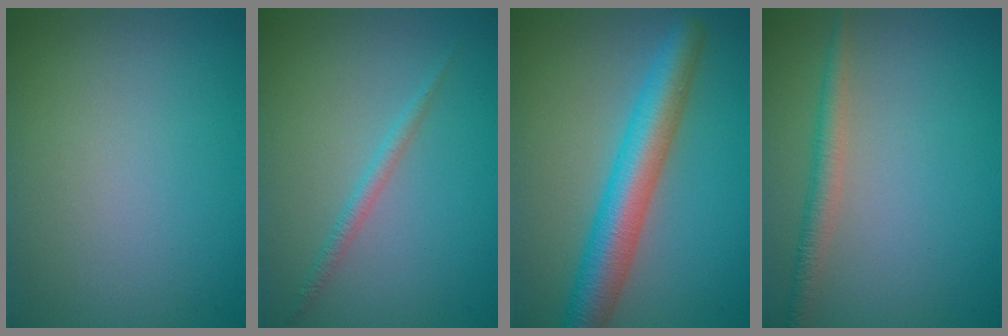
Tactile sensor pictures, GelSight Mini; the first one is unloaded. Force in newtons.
{"total": 1.4, "press": 1.4, "slide": 0.1}
{"total": 6.6, "press": 6.6, "slide": 0.3}
{"total": 2.1, "press": 2.1, "slide": 0.0}